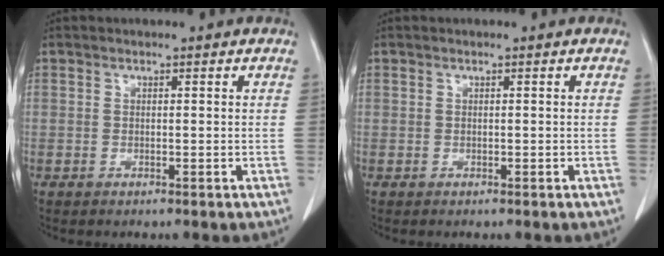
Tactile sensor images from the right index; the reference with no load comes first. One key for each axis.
{"total": 0.0}